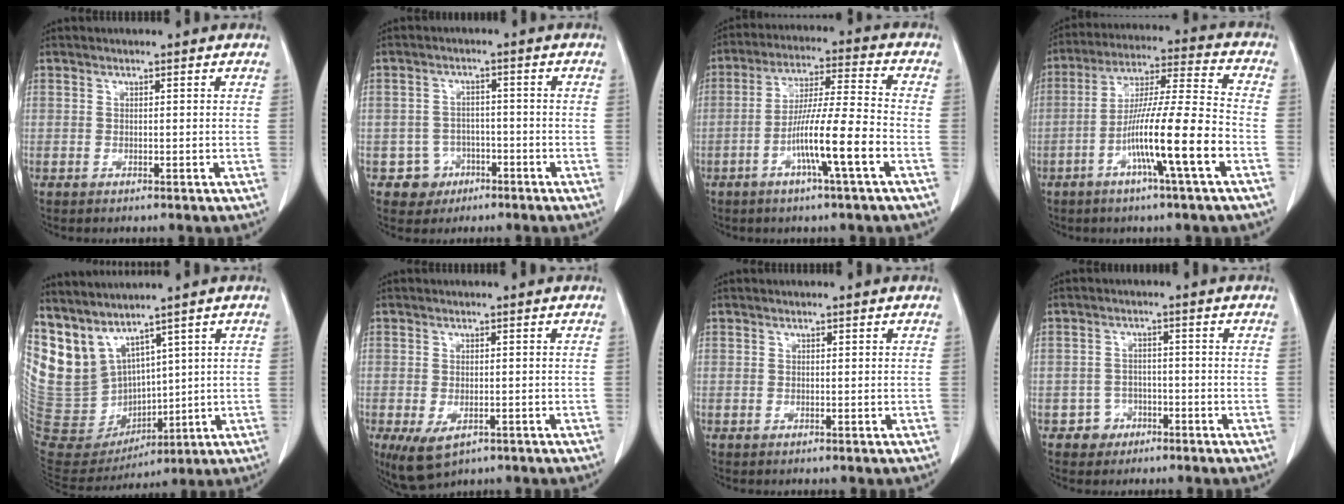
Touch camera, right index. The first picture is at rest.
{"total": 4.3, "force": [-2.1, 3.8, 0.0], "torque": [0.009, 0.017, -0.029]}
{"total": 10.9, "force": [-4.1, -0.5, 10.1], "torque": [-0.187, 0.002, -0.074]}
{"total": 12.3, "force": [-4.6, -0.7, 11.4], "torque": [-0.209, 0.002, -0.083]}
{"total": 12.7, "force": [9.1, 7.5, 4.7], "torque": [-0.113, 0.014, 0.221]}
{"total": 5.9, "force": [-3.0, 2.9, 4.1], "torque": [-0.076, -0.013, -0.042]}
{"total": 0.0}
{"total": 3.1, "force": [-1.7, 2.6, -0.1], "torque": [0.009, 0.015, -0.028]}